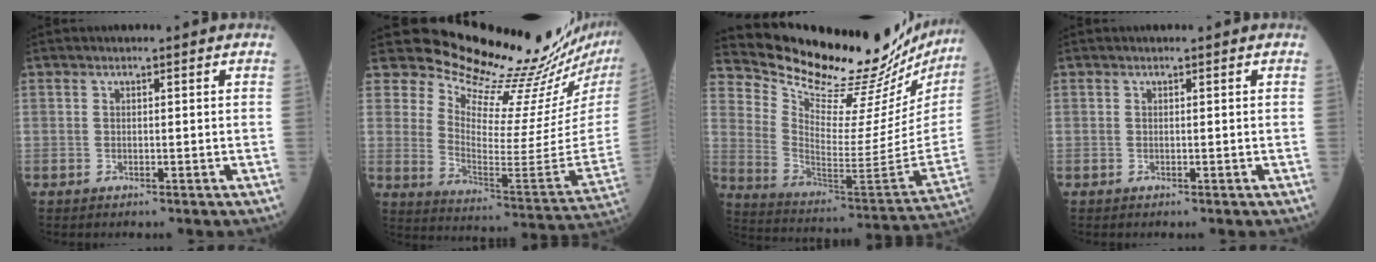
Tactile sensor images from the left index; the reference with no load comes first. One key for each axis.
{"total": 21.1, "fx": 19.9, "fy": 1.0, "fz": 7.1, "tx": -0.123, "ty": -0.135, "tz": 0.271}
{"total": 30.0, "fx": 28.0, "fy": 3.6, "fz": 10.0, "tx": -0.176, "ty": -0.135, "tz": 0.381}
{"total": 0.0}